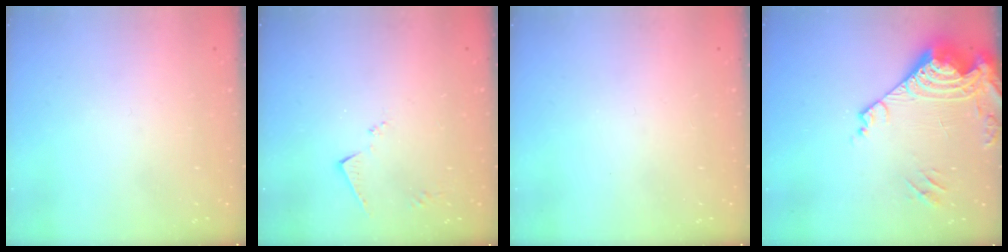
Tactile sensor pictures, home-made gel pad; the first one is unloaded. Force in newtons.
{"total": 6.2, "press": 6.2, "slide": 0.1}
{"total": 0.0}
{"total": 19.0, "press": 18.8, "slide": 2.5}